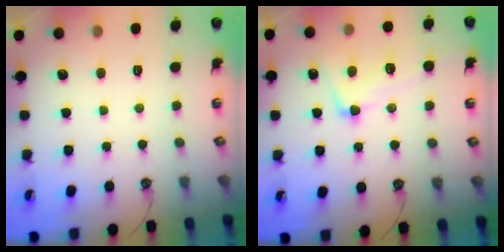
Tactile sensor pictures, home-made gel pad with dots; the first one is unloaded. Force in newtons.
{"total": 3.9, "press": 3.7, "slide": 1.2}